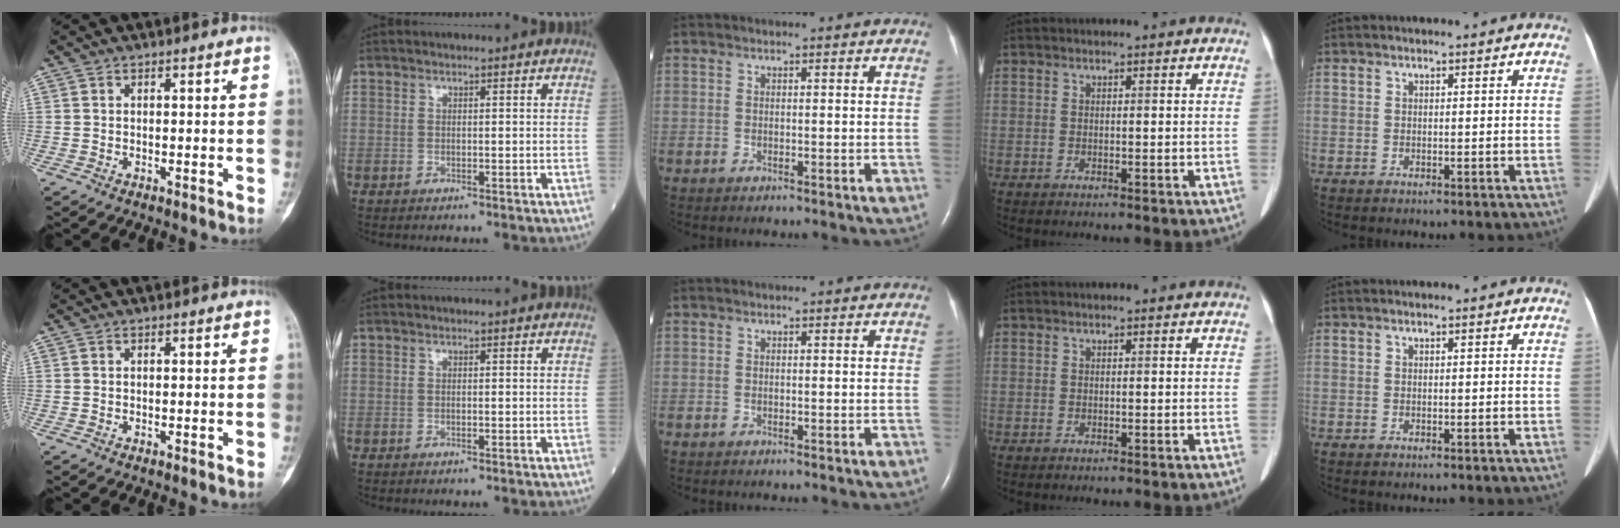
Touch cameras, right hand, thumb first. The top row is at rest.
{"index": {"total": 0.5, "force": [-0.1, 0.3, 0.4], "torque": [-0.016, -0.001, -0.001]}}